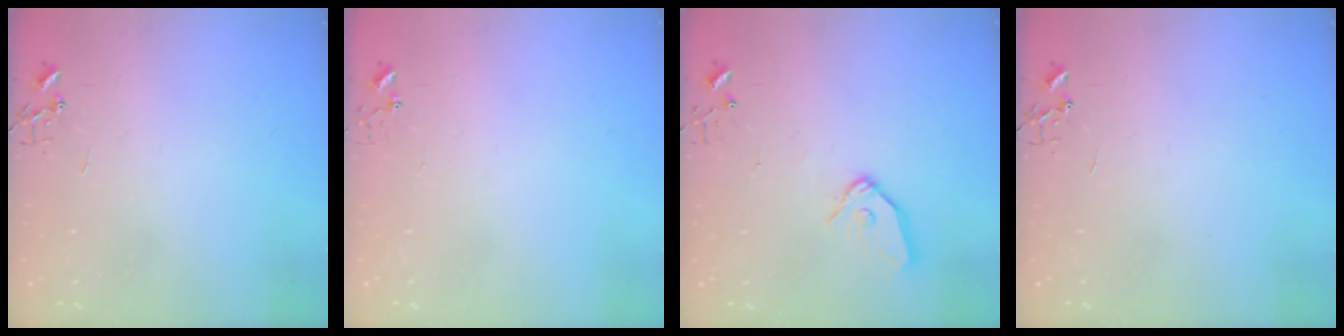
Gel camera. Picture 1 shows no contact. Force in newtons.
{"total": 5.0, "press": 5.0, "slide": 0.3}
{"total": 9.9, "press": 9.8, "slide": 1.2}
{"total": 0.0}